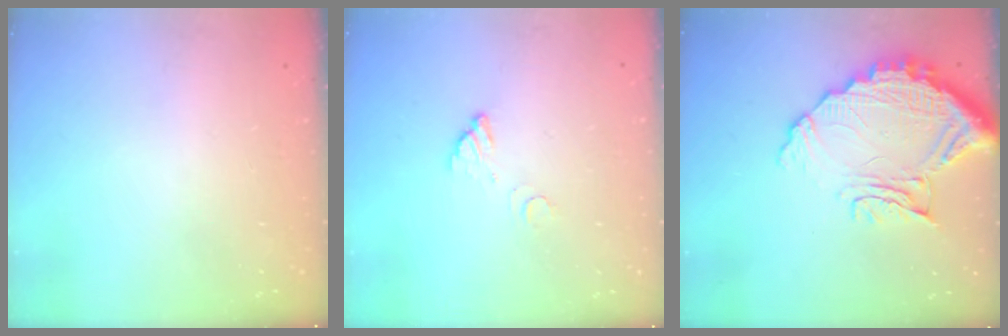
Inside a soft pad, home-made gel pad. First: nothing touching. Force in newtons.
{"total": 3.5, "press": 3.5, "slide": 0.2}
{"total": 15.7, "press": 15.6, "slide": 1.3}